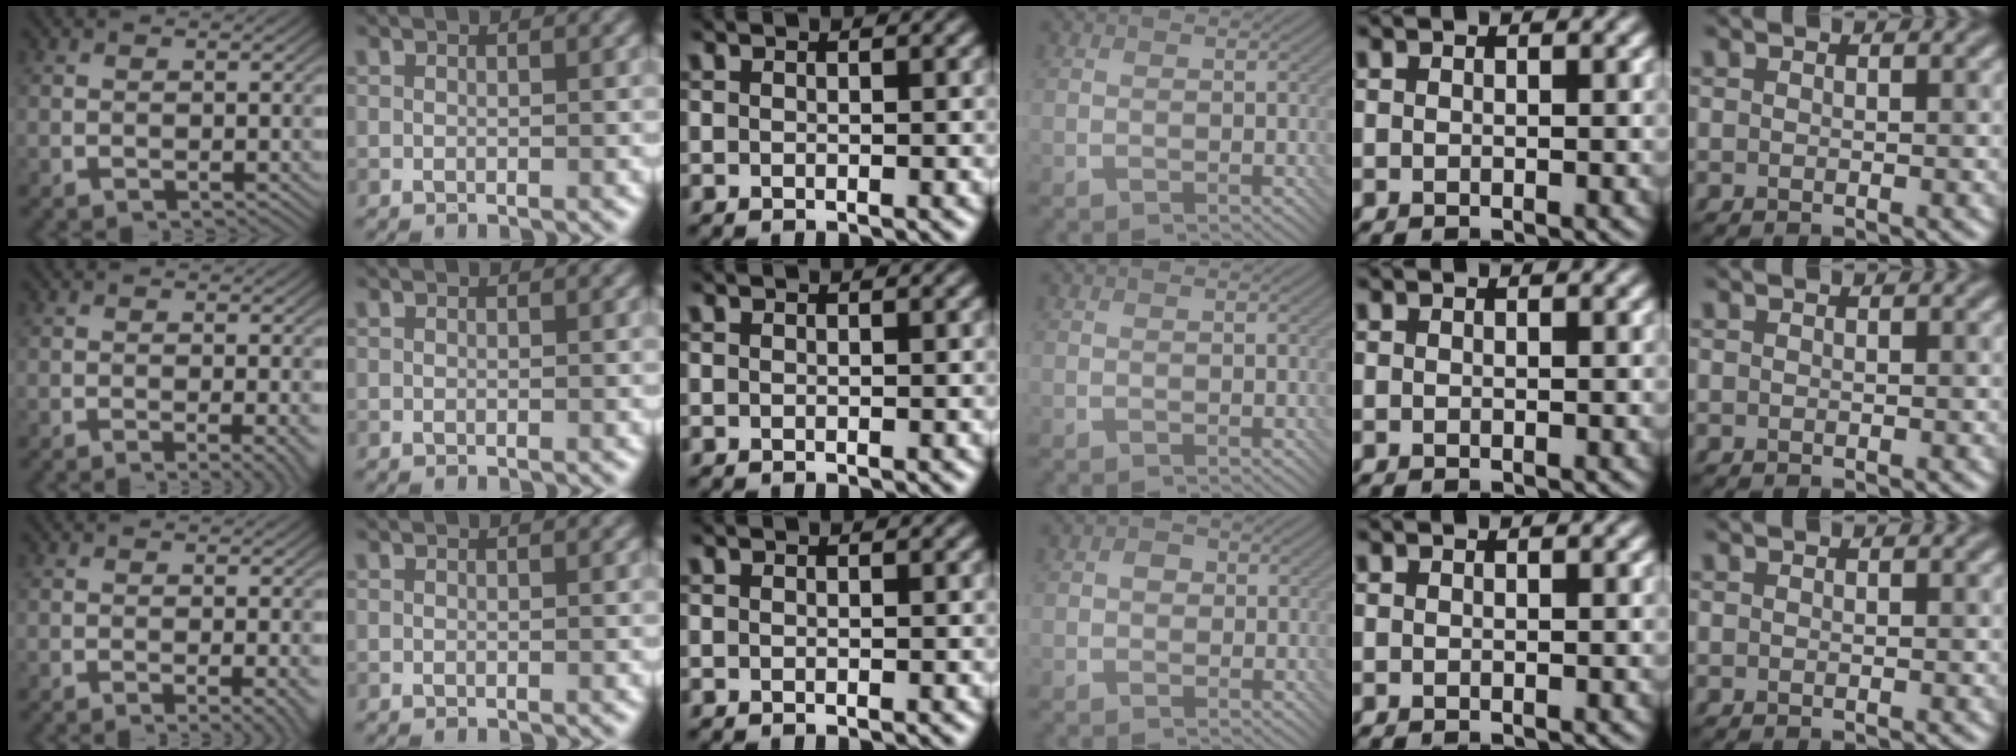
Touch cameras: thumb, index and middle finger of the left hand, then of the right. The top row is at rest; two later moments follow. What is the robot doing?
{"motion": "screw", "object": "bottle cap"}